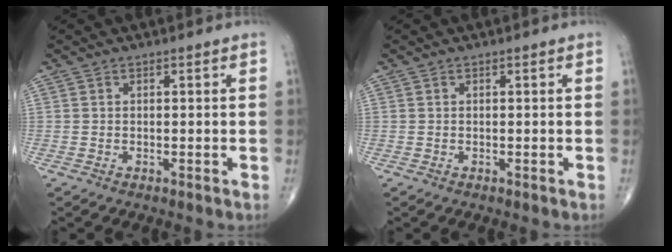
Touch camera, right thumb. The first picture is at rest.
{"total": 0.0}